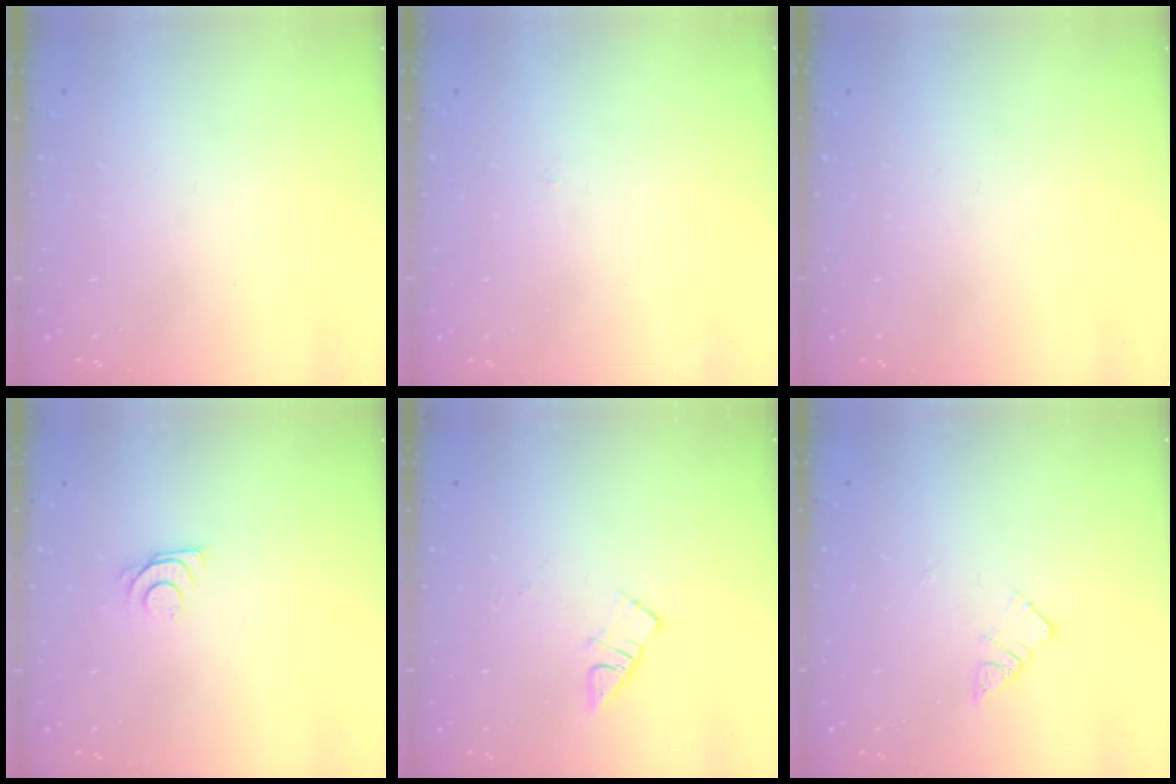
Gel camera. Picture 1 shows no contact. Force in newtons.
{"total": 2.2, "press": 2.2, "slide": 0.3}
{"total": 0.0}
{"total": 5.7, "press": 5.7, "slide": 0.5}
{"total": 3.9, "press": 3.9, "slide": 0.5}
{"total": 4.6, "press": 4.6, "slide": 0.2}